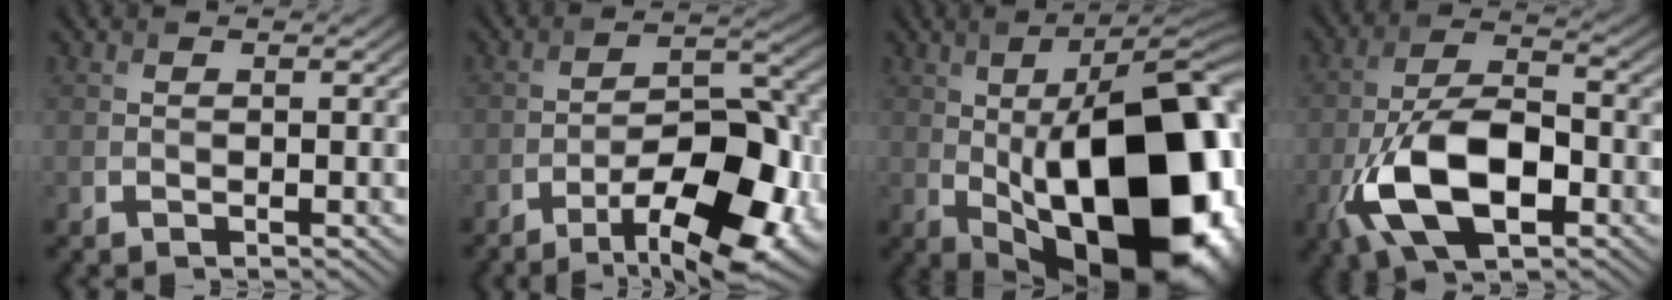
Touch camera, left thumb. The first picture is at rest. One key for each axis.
{"total": 14.4, "fx": -7.6, "fy": 5.4, "fz": 10.9, "tx": -0.157, "ty": 0.002, "tz": -0.119}
{"total": 22.5, "fx": -2.7, "fy": 10.6, "fz": 19.7, "tx": -0.267, "ty": 0.001, "tz": -0.051}
{"total": 12.8, "fx": -5.0, "fy": 6.3, "fz": 10.0, "tx": -0.211, "ty": -0.011, "tz": -0.104}